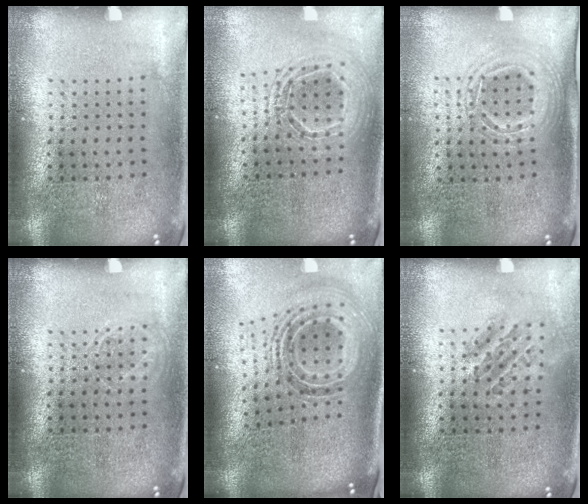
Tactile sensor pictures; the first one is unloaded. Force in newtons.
{"total": 1.9, "press": 1.6, "slide": 1.0}
{"total": 1.5, "press": 1.3, "slide": 0.8}
{"total": 1.0, "press": 1.0, "slide": 0.1}
{"total": 1.7, "press": 1.3, "slide": 1.1}
{"total": 1.1, "press": 1.0, "slide": 0.4}